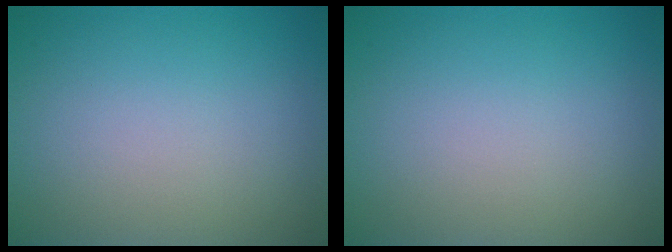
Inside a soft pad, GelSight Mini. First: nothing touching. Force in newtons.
{"total": 0.0}